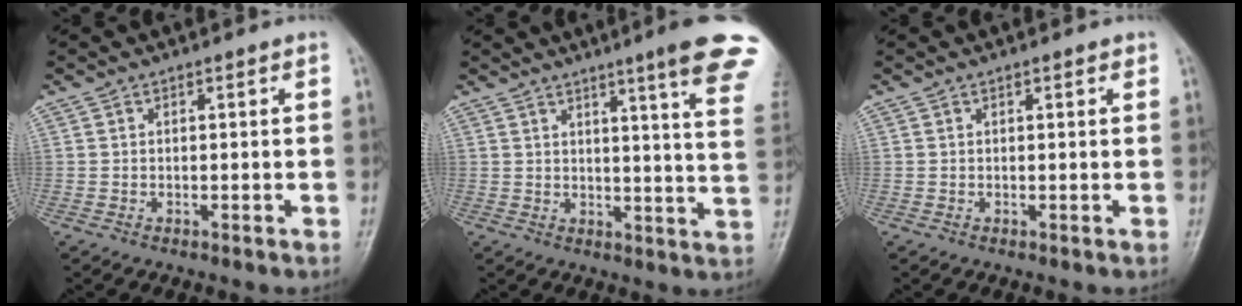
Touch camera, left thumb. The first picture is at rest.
{"total": 16.3, "force": [10.8, 0.6, 12.2], "torque": [-0.133, -0.056, 0.119]}
{"total": 0.8, "force": [0.4, 0.3, 0.6], "torque": [-0.008, 0.000, 0.006]}